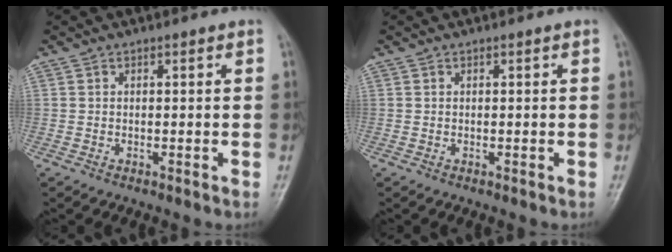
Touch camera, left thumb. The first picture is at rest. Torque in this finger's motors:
{"motor_torque": [0.00, 0.00, -0.09, -0.19, 0.00]}